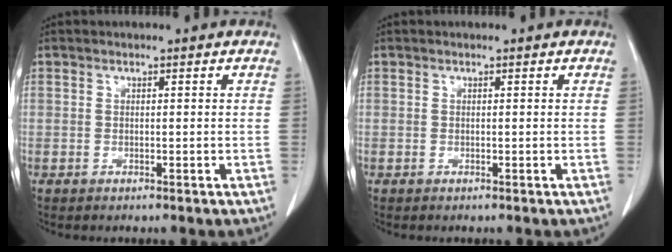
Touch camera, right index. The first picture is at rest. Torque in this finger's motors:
{"motor_torque": [-0.01, -0.01, 0.00, 0.00]}